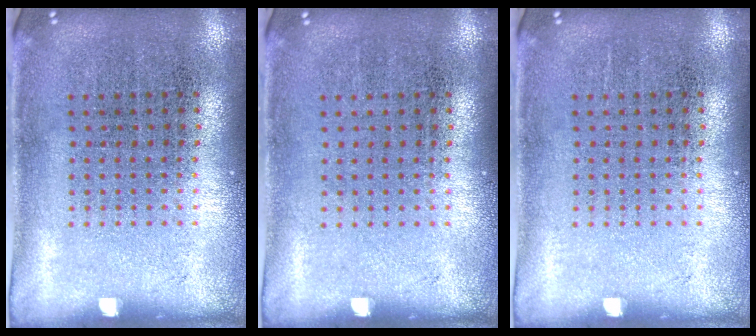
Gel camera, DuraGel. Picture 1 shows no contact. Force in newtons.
{"total": 0.0}
{"total": 0.0}